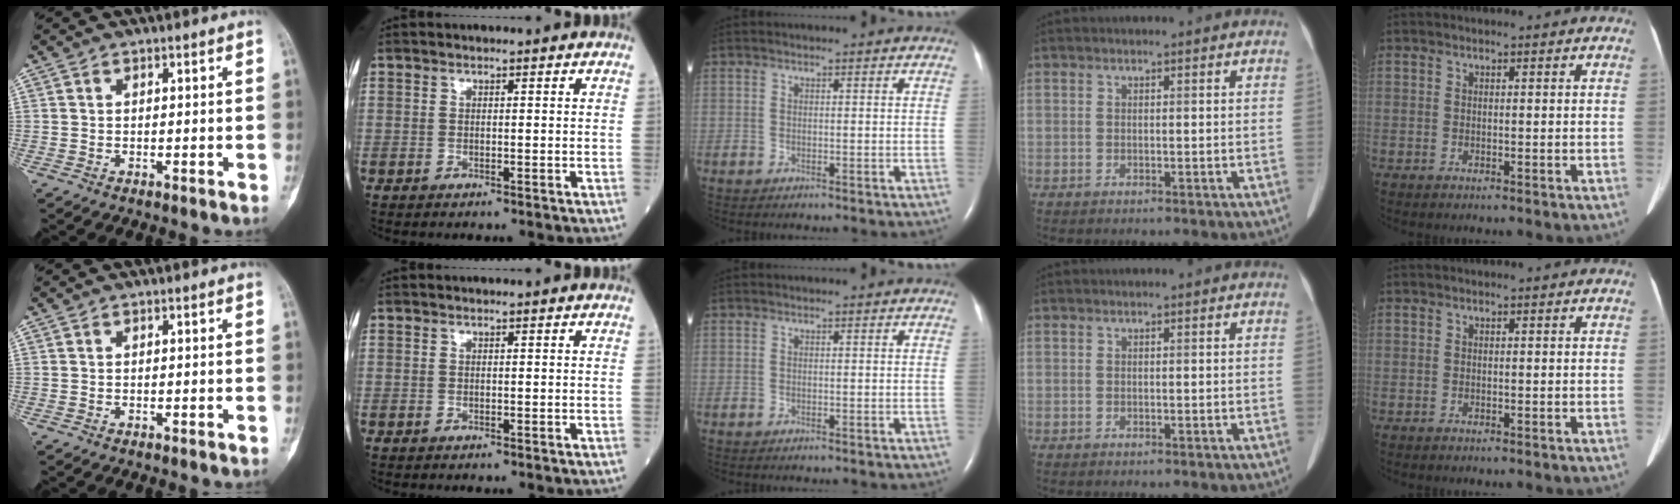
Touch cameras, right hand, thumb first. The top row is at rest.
{}